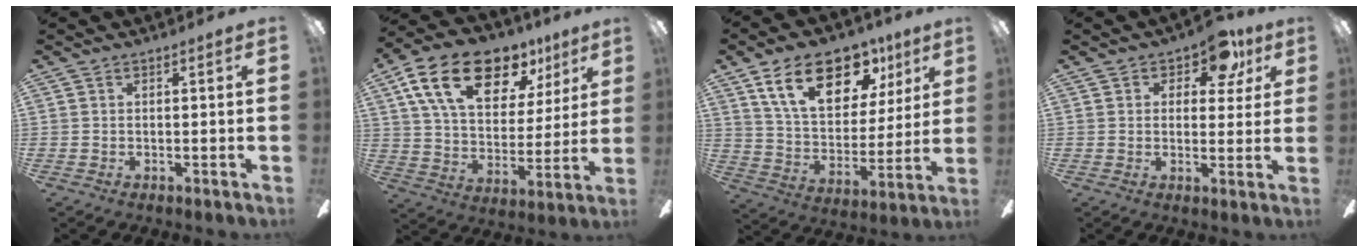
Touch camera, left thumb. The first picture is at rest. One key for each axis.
{"total": 21.3, "fx": 11.9, "fy": 12.1, "fz": 12.9, "tx": -0.225, "ty": -0.048, "tz": 0.212}
{"total": 21.2, "fx": 11.7, "fy": 12.1, "fz": 12.9, "tx": -0.208, "ty": -0.040, "tz": 0.205}
{"total": 9.2, "fx": 5.0, "fy": 5.3, "fz": 5.6, "tx": -0.066, "ty": -0.014, "tz": 0.084}